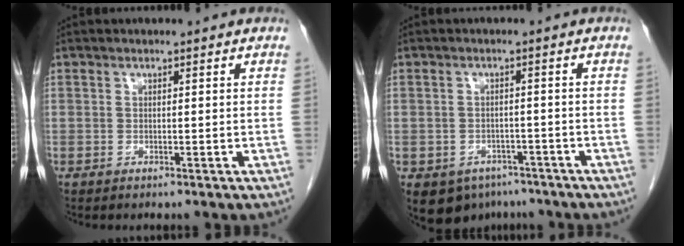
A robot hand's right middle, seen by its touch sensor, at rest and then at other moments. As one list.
[{"total": 7.5, "force": [-5.1, 5.3, 1.9], "torque": [-0.028, 0.007, -0.064]}]